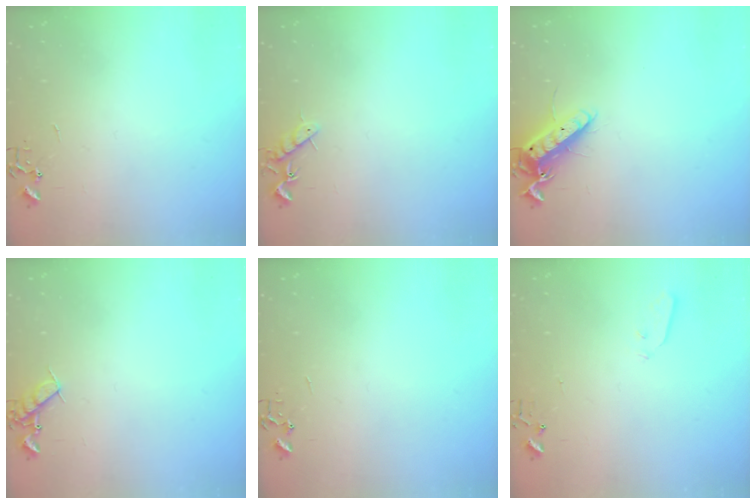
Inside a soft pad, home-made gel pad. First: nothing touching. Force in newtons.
{"total": 7.0, "press": 6.9, "slide": 0.9}
{"total": 12.5, "press": 12.5, "slide": 1.1}
{"total": 7.5, "press": 7.5, "slide": 0.8}
{"total": 0.0}
{"total": 2.9, "press": 2.8, "slide": 0.8}